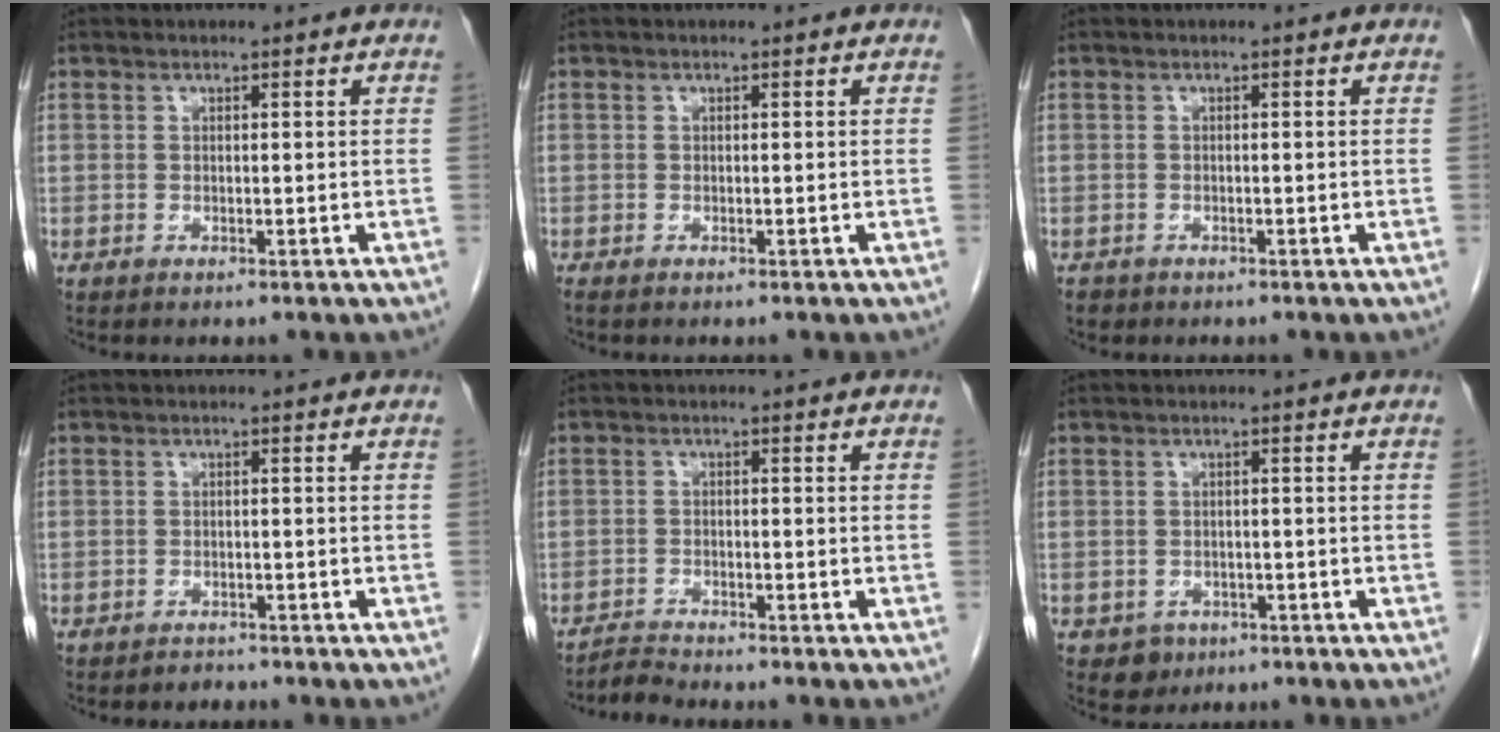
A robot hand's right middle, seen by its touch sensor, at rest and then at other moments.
{"total": 0.7, "force": [-0.7, 0.1, 0.3], "torque": [-0.009, -0.003, -0.011]}
{"total": 1.3, "force": [-1.1, 0.8, 0.1], "torque": [-0.010, 0.000, -0.017]}
{"total": 1.3, "force": [-1.1, 0.5, -0.3], "torque": [0.000, 0.000, -0.019]}
{"total": 2.1, "force": [-2.0, -0.6, -0.4], "torque": [0.010, -0.015, -0.036]}
{"total": 2.7, "force": [-1.4, 2.2, 0.4], "torque": [-0.005, 0.007, -0.014]}